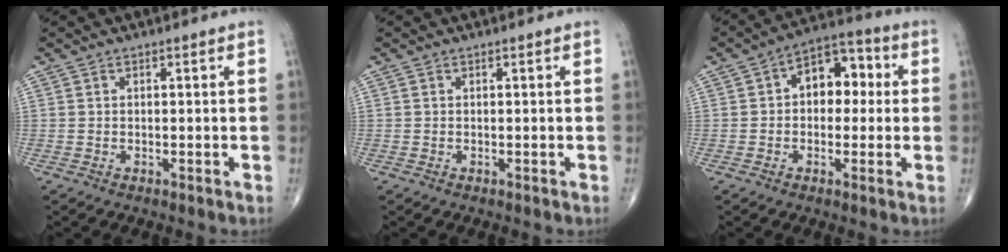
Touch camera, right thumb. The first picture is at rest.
{"total": 0.0}
{"total": 10.1, "force": [1.2, 6.7, 7.5], "torque": [-0.072, 0.031, 0.008]}